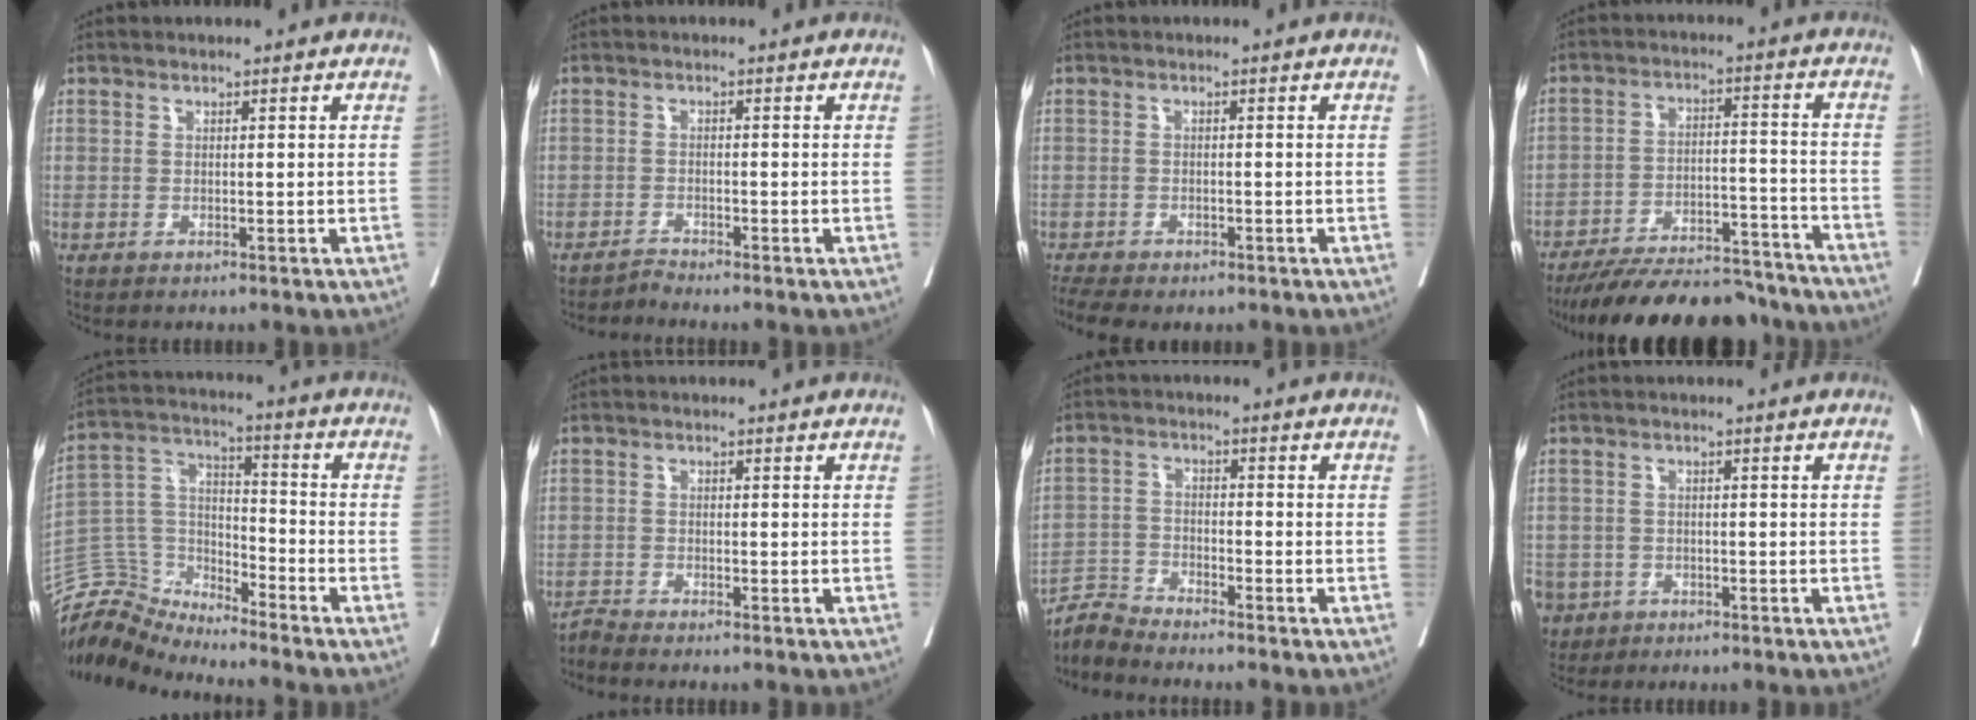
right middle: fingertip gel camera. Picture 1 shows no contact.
{"total": 1.6, "force": [-1.4, -0.6, -0.4], "torque": [0.011, -0.008, -0.028]}
{"total": 5.6, "force": [-4.3, 2.1, 2.8], "torque": [-0.046, -0.005, -0.066]}
{"total": 18.8, "force": [-17.1, 4.8, 6.1], "torque": [-0.096, 0.011, -0.248]}
{"total": 8.8, "force": [-8.7, 0.9, -1.3], "torque": [0.020, 0.065, -0.171]}
{"total": 1.7, "force": [-1.6, -0.6, -0.2], "torque": [0.006, -0.008, -0.035]}
{"total": 4.3, "force": [-4.2, -0.8, -0.8], "torque": [0.011, -0.010, -0.083]}
{"total": 6.8, "force": [-3.6, 5.5, 1.5], "torque": [-0.044, 0.003, -0.059]}